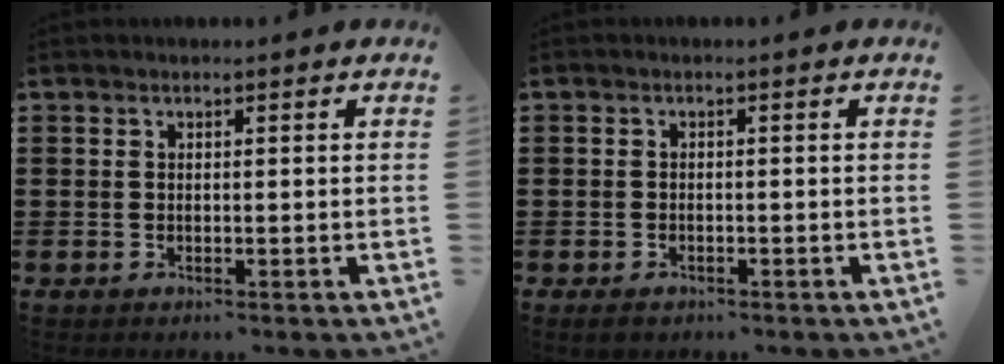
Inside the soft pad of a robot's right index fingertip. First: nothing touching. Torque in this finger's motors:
{"motor_torque": [1.28, 0.85, 0.17, 0.01]}